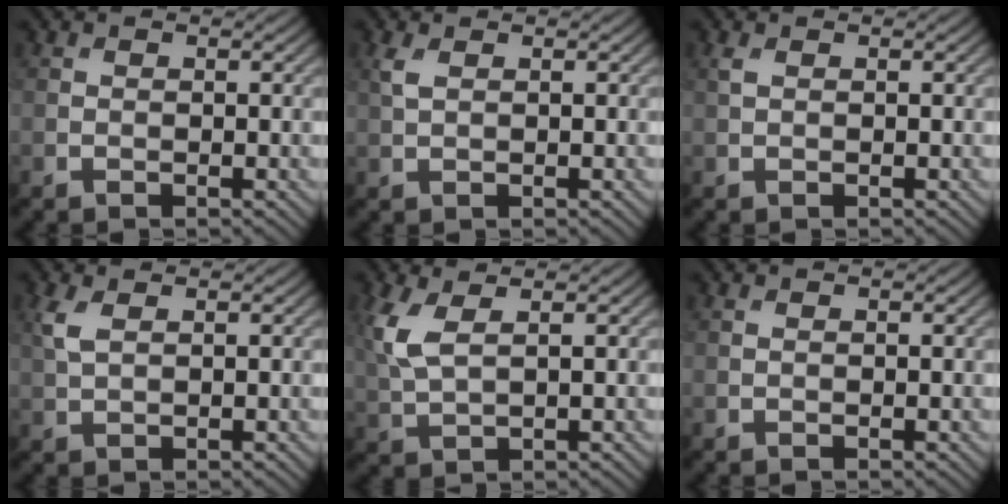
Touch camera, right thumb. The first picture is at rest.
{"total": 1.7, "force": [0.7, 0.7, 1.3], "torque": [-0.039, 0.004, 0.016]}
{"total": 0.9, "force": [0.4, 0.3, 0.7], "torque": [-0.022, 0.002, 0.009]}
{"total": 2.6, "force": [1.1, 1.2, 2.1], "torque": [-0.061, 0.005, 0.024]}
{"total": 5.1, "force": [2.0, 2.2, 4.2], "torque": [-0.116, 0.005, 0.042]}
{"total": 0.0}